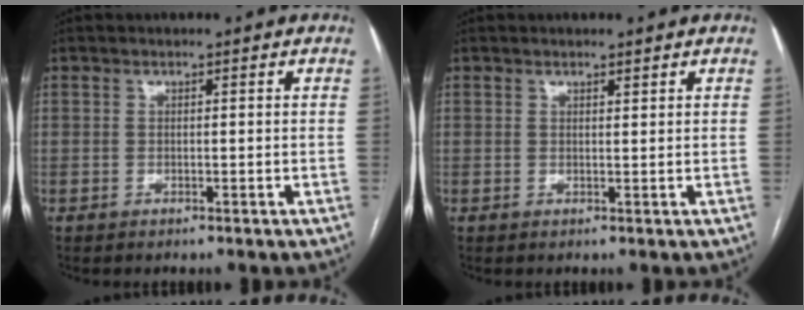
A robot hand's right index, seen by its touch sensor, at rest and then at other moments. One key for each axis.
{"total": 0.8, "fx": 0.7, "fy": 0.1, "fz": 0.4, "tx": -0.010, "ty": -0.003, "tz": 0.012}